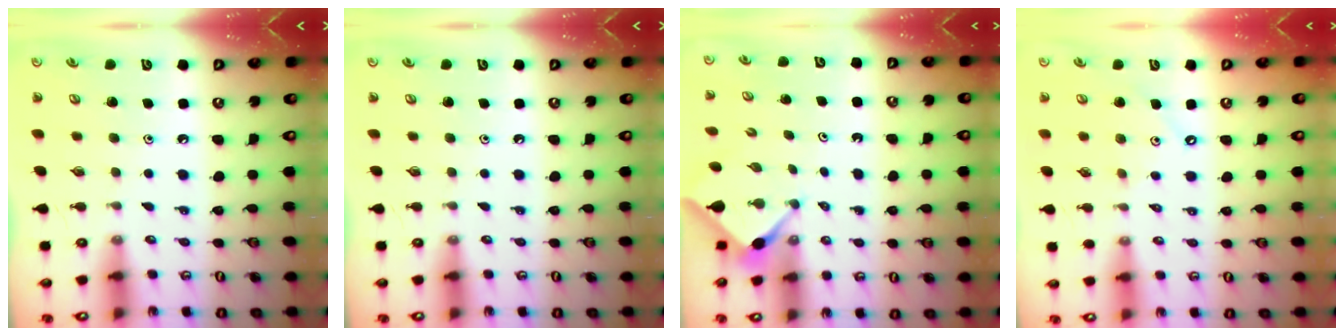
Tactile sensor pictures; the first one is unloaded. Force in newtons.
{"total": 0.0}
{"total": 2.9, "press": 2.9, "slide": 0.3}
{"total": 4.1, "press": 4.1, "slide": 0.3}